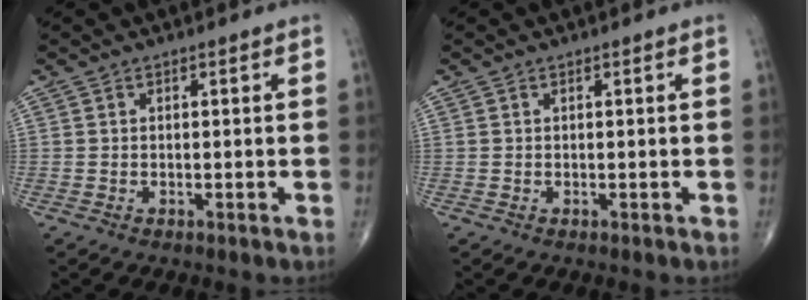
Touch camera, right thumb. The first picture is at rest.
{"total": 0.0}